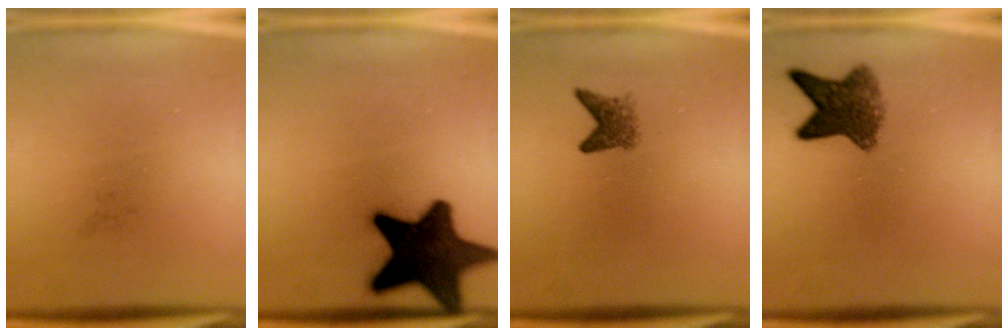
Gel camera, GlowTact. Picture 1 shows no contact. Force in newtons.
{"total": 17.6}
{"total": 2.3}
{"total": 6.8}